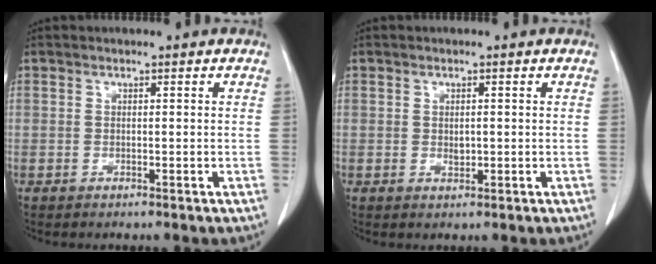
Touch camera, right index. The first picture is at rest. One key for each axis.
{"total": 1.4, "fx": 0.0, "fy": 0.7, "fz": 1.2, "tx": -0.019, "ty": -0.003, "tz": 0.003}